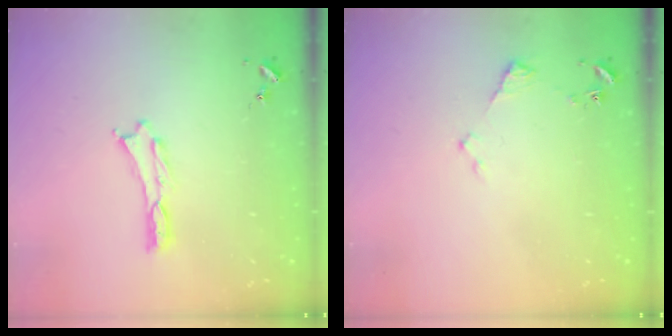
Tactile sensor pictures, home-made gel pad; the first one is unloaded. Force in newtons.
{"total": 2.2, "press": 2.2, "slide": 0.3}